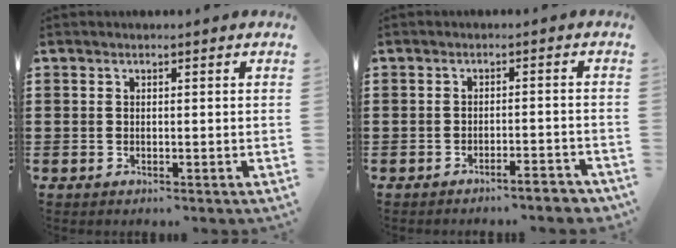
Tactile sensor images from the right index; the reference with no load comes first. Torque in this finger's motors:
{"motor_torque": [0.35, 0.55, 0.17, 0.00]}